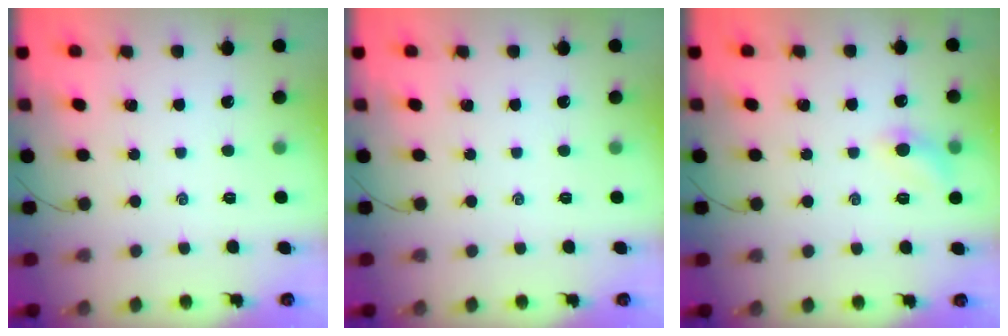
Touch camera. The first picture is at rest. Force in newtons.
{"total": 0.0}
{"total": 6.5, "press": 6.3, "slide": 1.7}